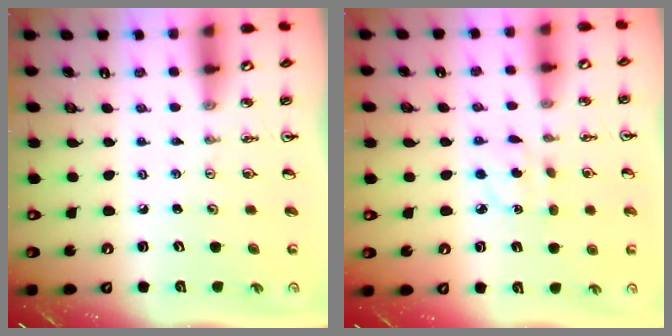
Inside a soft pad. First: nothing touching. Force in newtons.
{"total": 3.3, "press": 3.2, "slide": 0.8}